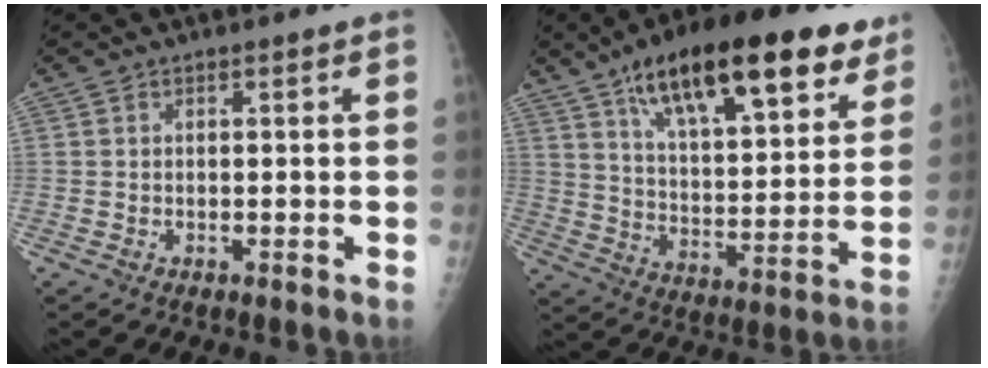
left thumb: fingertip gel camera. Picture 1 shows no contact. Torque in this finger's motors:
{"motor_torque": [1.94, 2.10, 1.59, -1.18, 0.18]}